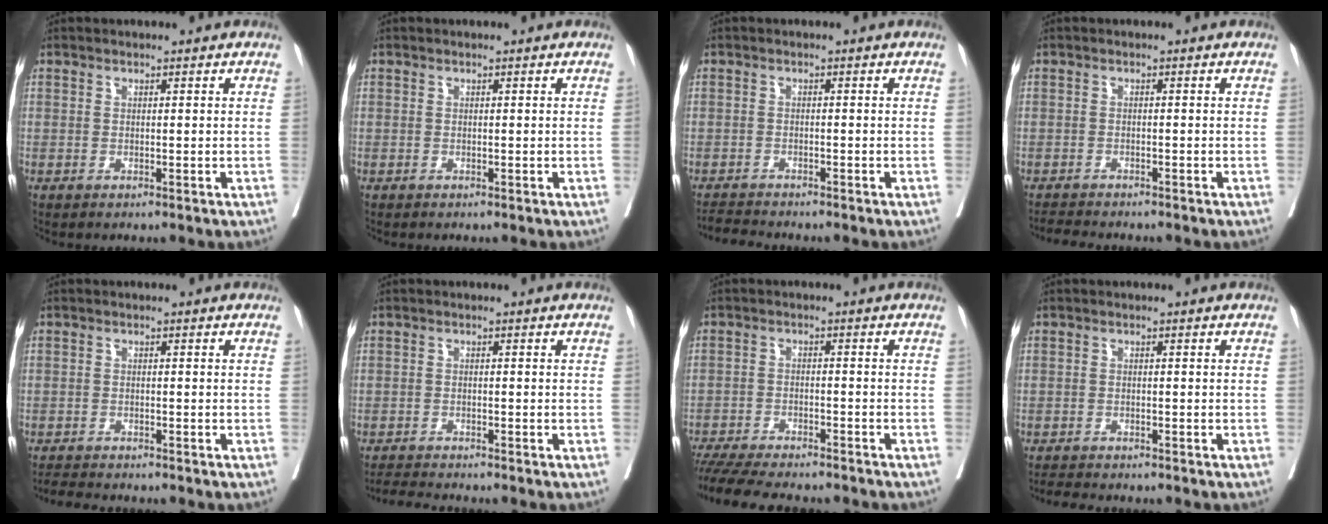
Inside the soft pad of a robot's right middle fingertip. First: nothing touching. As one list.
[{"total": 0.0}, {"total": 2.8, "force": [-2.8, -0.4, 0.2], "torque": [-0.005, -0.017, -0.049]}, {"total": 3.7, "force": [-3.6, 0.2, 1.0], "torque": [-0.015, -0.014, -0.058]}, {"total": 4.2, "force": [-4.0, 0.2, 1.2], "torque": [-0.018, -0.015, -0.064]}, {"total": 3.9, "force": [-3.8, -0.5, 0.9], "torque": [-0.016, -0.020, -0.063]}, {"total": 15.3, "force": [-13.6, 2.5, 6.6], "torque": [-0.120, -0.024, -0.194]}, {"total": 4.2, "force": [-3.9, 0.5, 1.3], "torque": [-0.020, -0.013, -0.062]}]